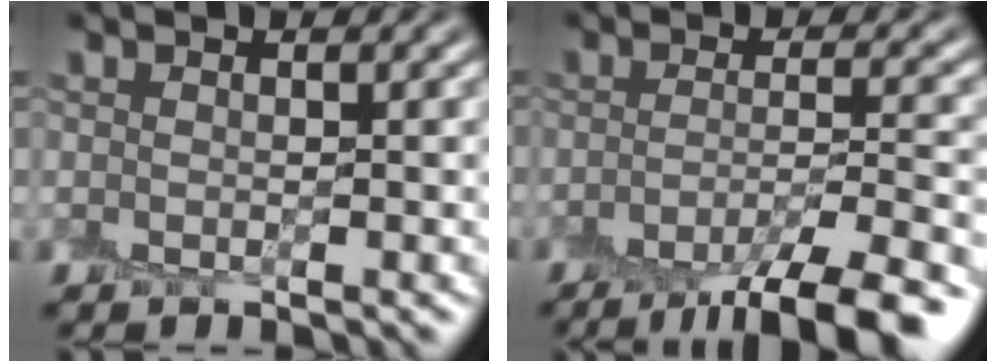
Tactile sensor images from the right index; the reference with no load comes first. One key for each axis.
{"total": 7.8, "fx": -5.3, "fy": 1.5, "fz": 5.6, "tx": -0.074, "ty": -0.001, "tz": -0.081}